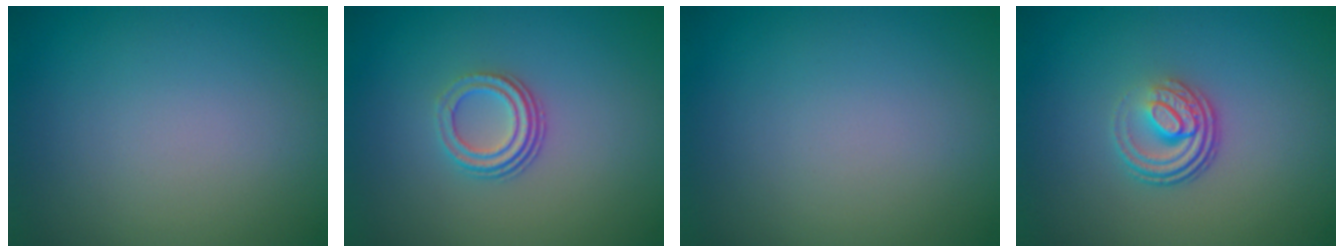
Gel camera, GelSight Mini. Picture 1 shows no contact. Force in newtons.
{"total": 2.9, "press": 2.0, "slide": 2.0}
{"total": 0.0}
{"total": 3.8, "press": 2.6, "slide": 2.8}